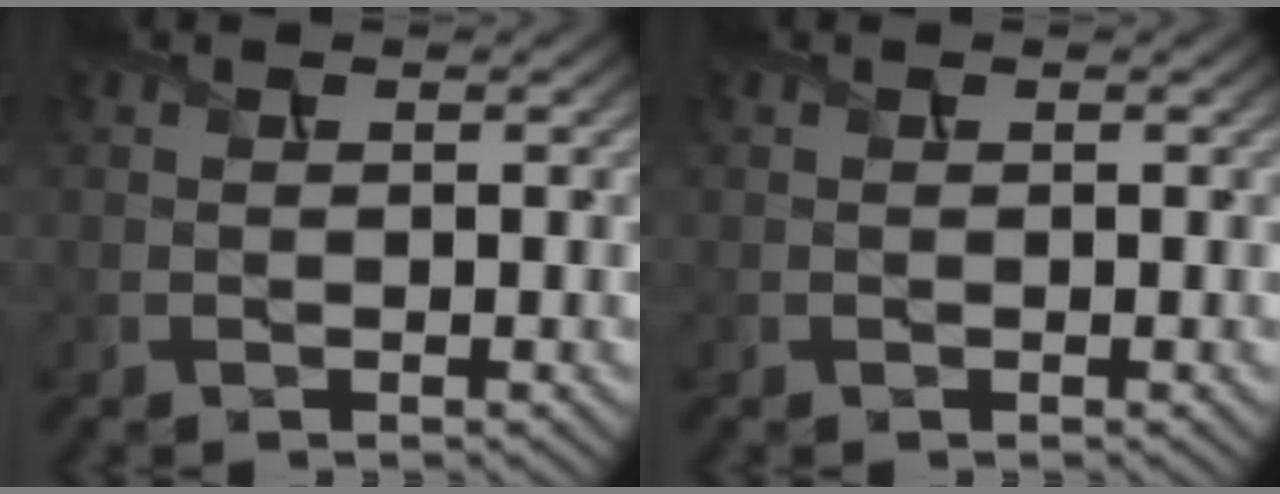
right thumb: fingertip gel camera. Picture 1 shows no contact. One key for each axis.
{"total": 0.0}